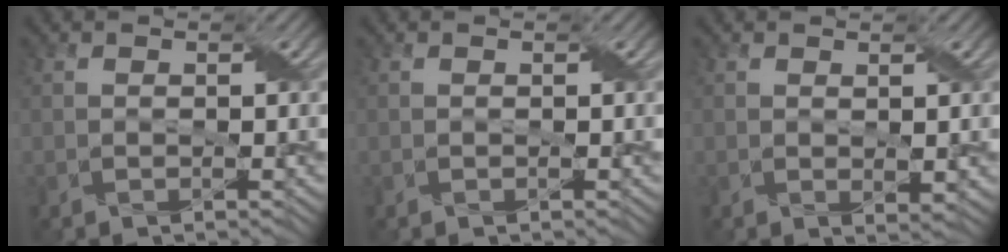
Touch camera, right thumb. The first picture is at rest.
{"total": 0.0}
{"total": 1.1, "force": [0.6, 0.5, 0.9], "torque": [-0.018, -0.004, 0.015]}